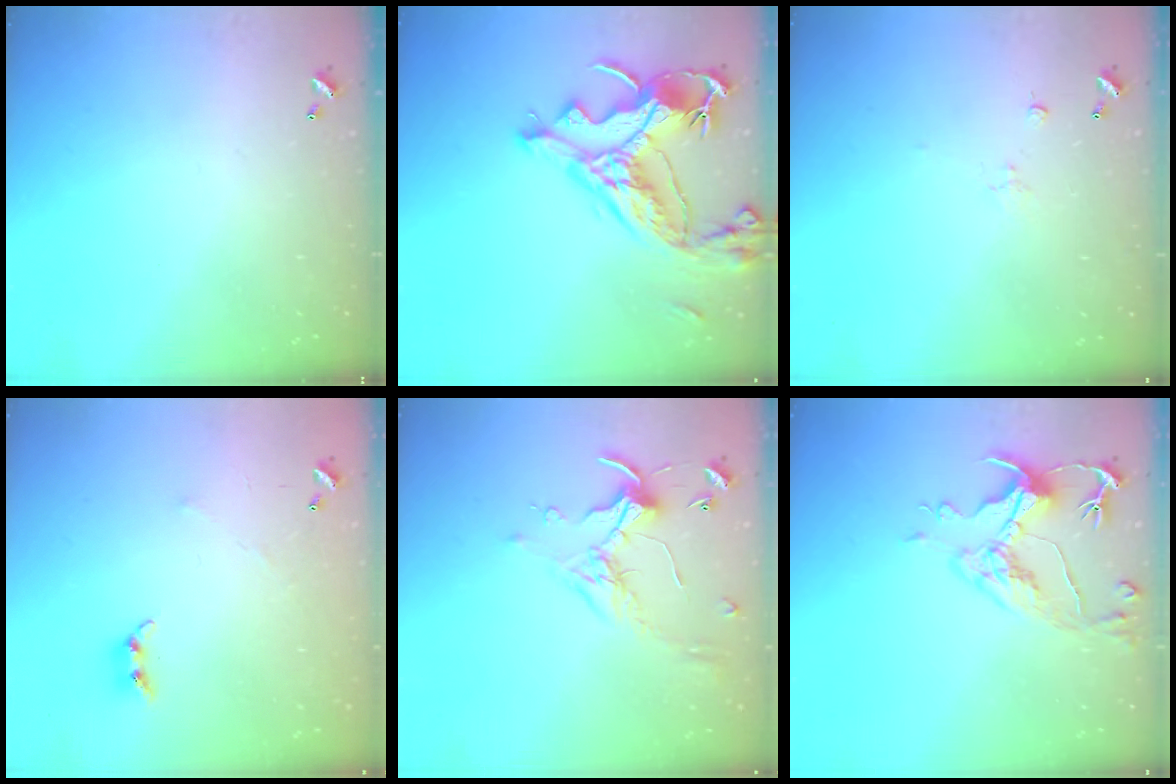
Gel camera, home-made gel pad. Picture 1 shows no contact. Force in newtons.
{"total": 14.9, "press": 14.7, "slide": 2.3}
{"total": 1.1, "press": 0.9, "slide": 0.5}
{"total": 4.8, "press": 4.8, "slide": 0.8}
{"total": 0.5, "press": 0.4, "slide": 0.4}
{"total": 6.6, "press": 6.5, "slide": 1.5}